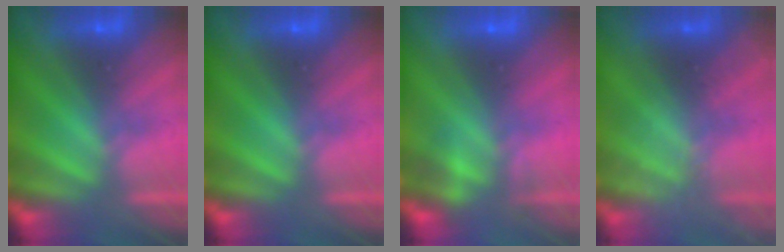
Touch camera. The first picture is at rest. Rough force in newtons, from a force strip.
{"total": 0.0}
{"total": 2.3}
{"total": 2.2}